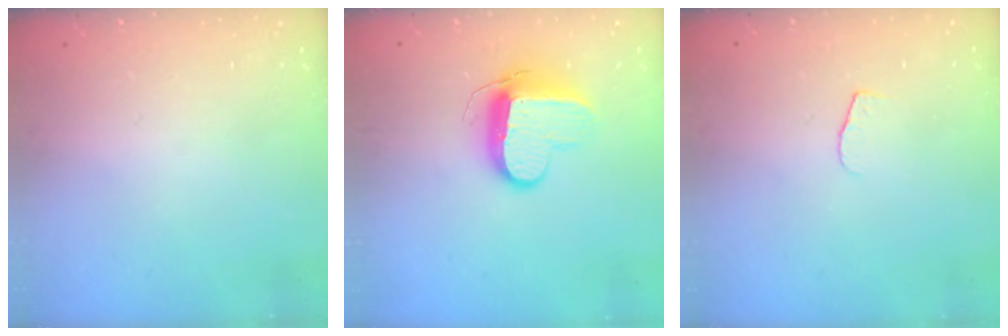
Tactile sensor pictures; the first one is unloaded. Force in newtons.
{"total": 10.4, "press": 10.4, "slide": 0.5}
{"total": 4.2, "press": 4.1, "slide": 0.4}